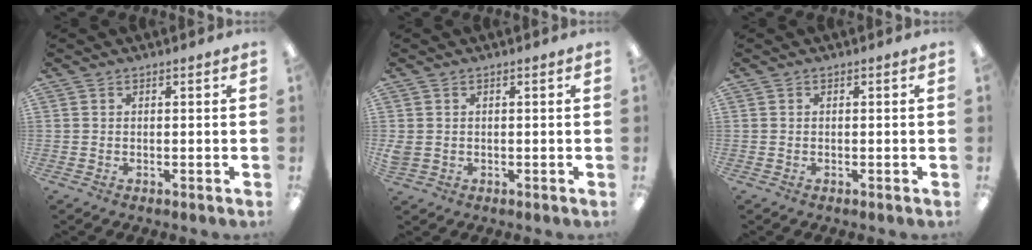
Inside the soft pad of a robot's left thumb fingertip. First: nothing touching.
{"total": 2.1, "force": [0.3, 1.8, 0.9], "torque": [-0.018, 0.004, 0.005]}
{"total": 0.0}